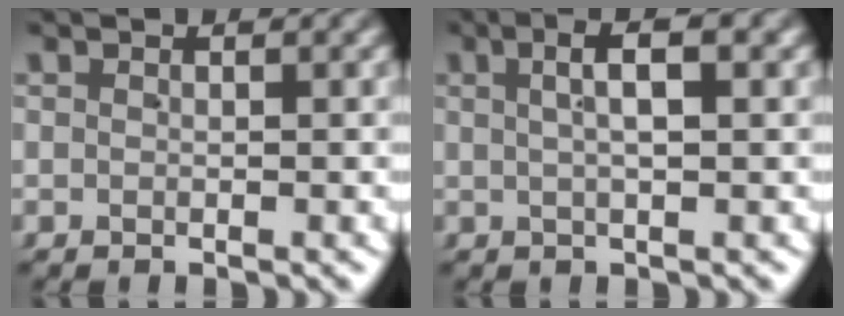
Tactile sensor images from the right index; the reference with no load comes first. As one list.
[{"total": 3.6, "force": [1.3, 0.6, 3.3], "torque": [-0.042, 0.016, 0.021]}]